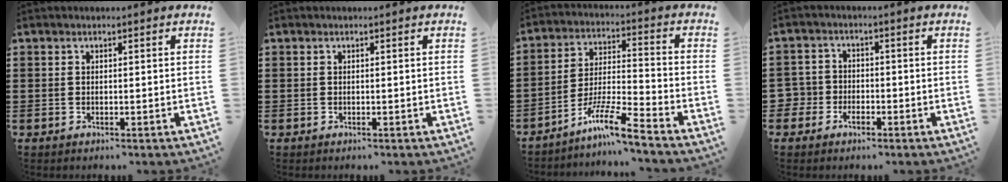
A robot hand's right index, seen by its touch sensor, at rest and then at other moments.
{"total": 0.0}
{"total": 8.8, "force": [-7.2, 0.0, 5.0], "torque": [-0.105, -0.003, -0.144]}
{"total": 3.2, "force": [-1.7, 2.6, 0.4], "torque": [-0.034, 0.000, -0.044]}